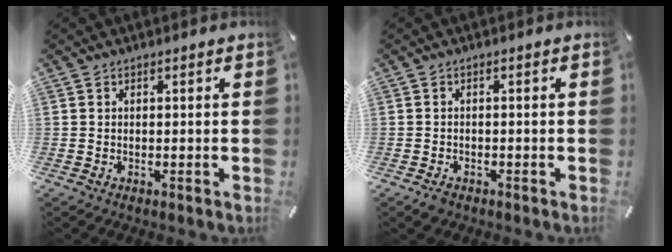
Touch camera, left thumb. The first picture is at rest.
{"total": 1.6, "force": [-1.2, 0.9, 0.7], "torque": [-0.014, 0.005, -0.023]}